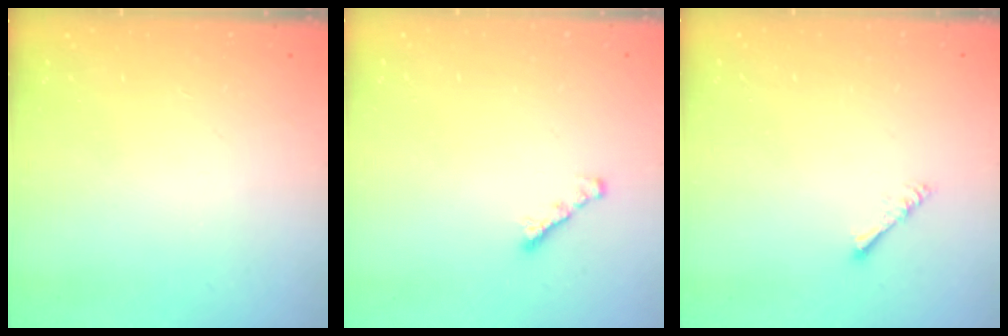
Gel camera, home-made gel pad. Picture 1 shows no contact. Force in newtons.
{"total": 1.7, "press": 1.6, "slide": 0.5}
{"total": 1.4, "press": 1.3, "slide": 0.3}